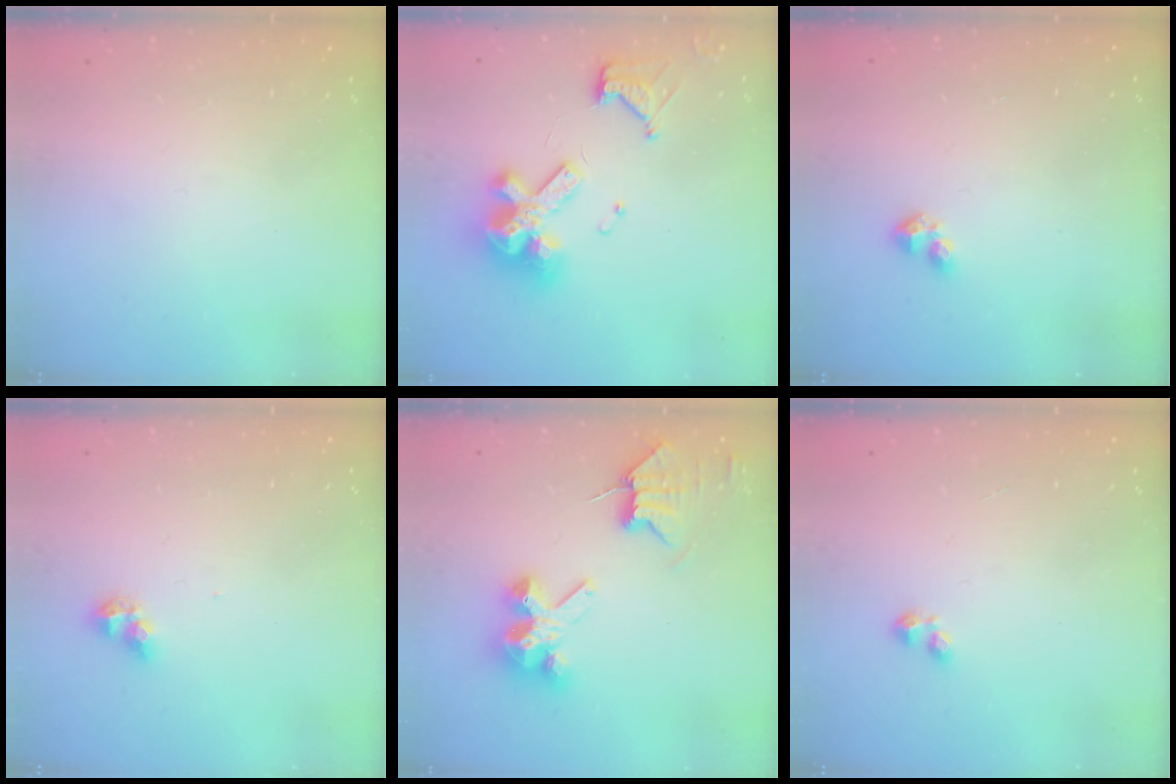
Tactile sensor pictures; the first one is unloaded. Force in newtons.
{"total": 15.0, "press": 14.9, "slide": 1.5}
{"total": 2.9, "press": 2.8, "slide": 0.6}
{"total": 5.0, "press": 5.0, "slide": 0.3}
{"total": 8.9, "press": 8.9, "slide": 0.9}
{"total": 1.8, "press": 1.7, "slide": 0.5}